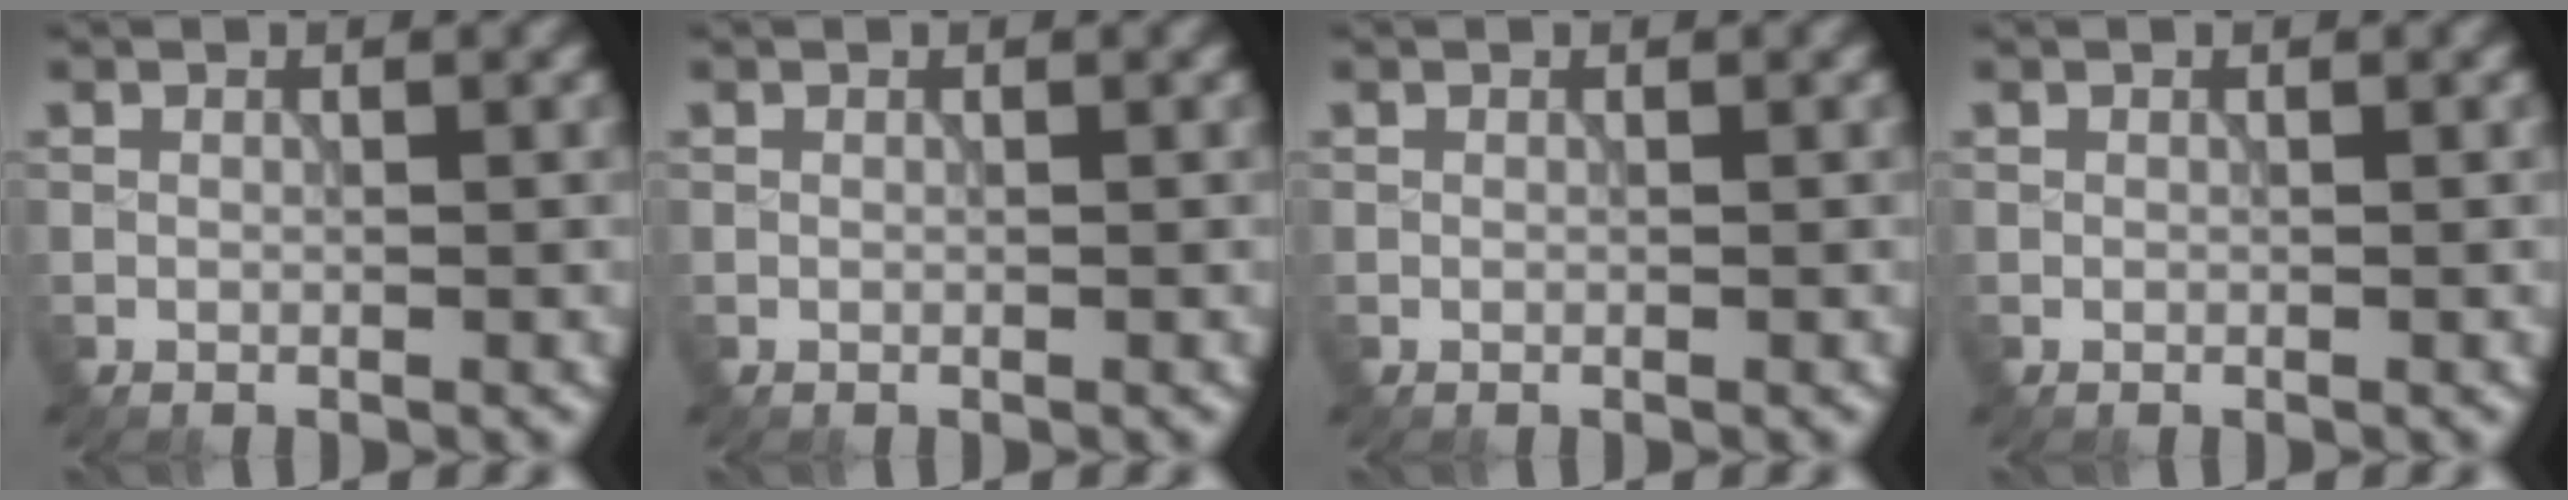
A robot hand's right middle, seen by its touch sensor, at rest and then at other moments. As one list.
[{"total": 0.0}, {"total": 0.0}, {"total": 0.0}]